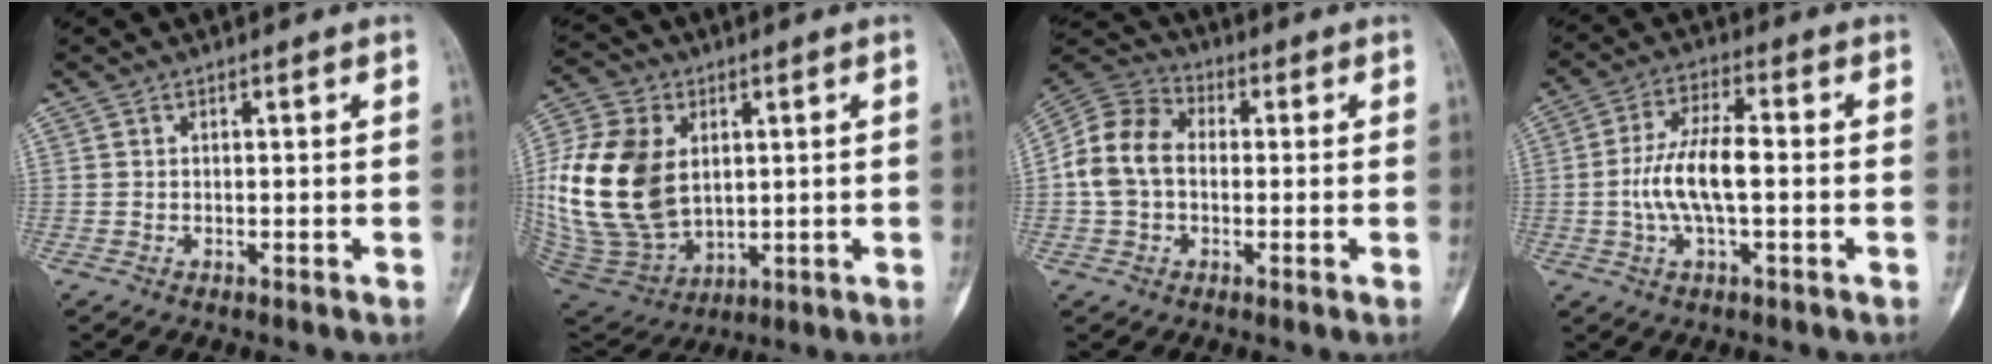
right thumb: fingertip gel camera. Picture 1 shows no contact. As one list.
[{"total": 23.9, "force": [2.3, 16.7, 16.9], "torque": [-0.349, -0.016, 0.060]}, {"total": 11.1, "force": [-0.2, 8.3, 7.4], "torque": [-0.142, 0.033, -0.014]}, {"total": 10.2, "force": [-1.0, 3.9, 9.4], "torque": [-0.193, 0.020, -0.021]}]